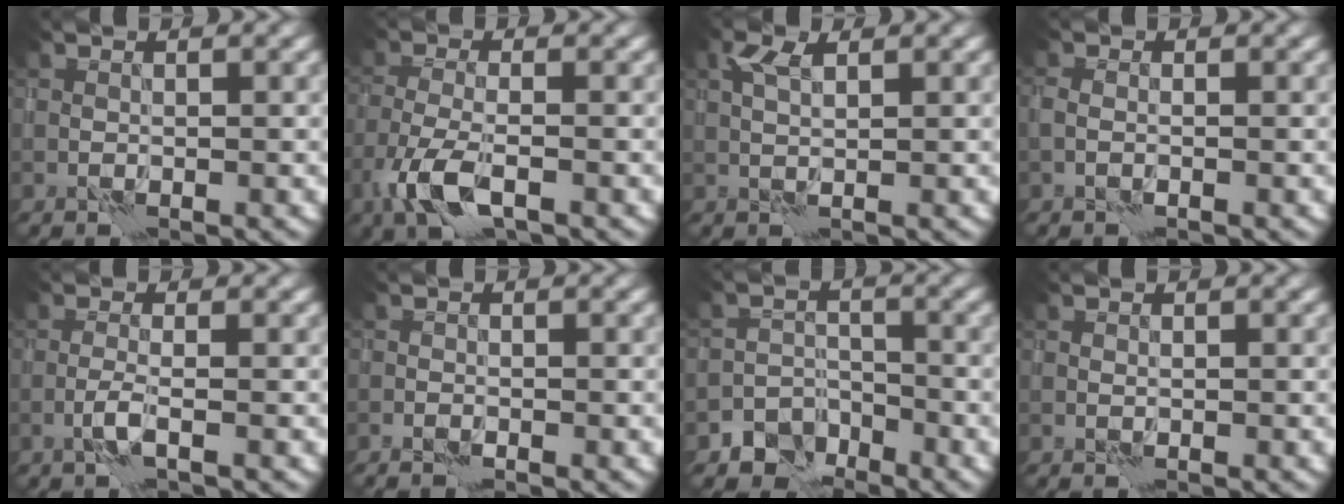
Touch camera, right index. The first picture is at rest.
{"total": 4.6, "force": [-2.4, 1.9, 3.4], "torque": [-0.079, -0.008, -0.055]}
{"total": 1.9, "force": [1.2, 0.5, 1.4], "torque": [-0.029, 0.008, 0.021]}
{"total": 0.9, "force": [-0.4, 0.6, 0.5], "torque": [-0.009, 0.001, -0.014]}
{"total": 1.5, "force": [-0.6, 0.2, 1.4], "torque": [-0.027, 0.006, -0.020]}
{"total": 0.6, "force": [-0.6, 0.0, 0.1], "torque": [-0.004, 0.002, -0.015]}
{"total": 3.7, "force": [-2.9, 2.2, 0.3], "torque": [0.009, -0.001, -0.058]}
{"total": 0.0}